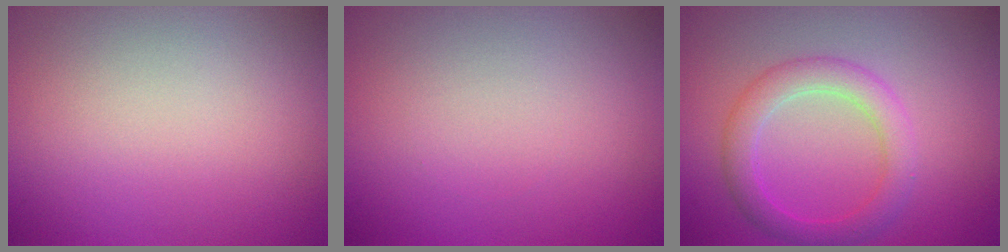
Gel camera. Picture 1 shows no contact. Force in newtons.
{"total": 0.0}
{"total": 3.3, "press": 3.3, "slide": 0.1}